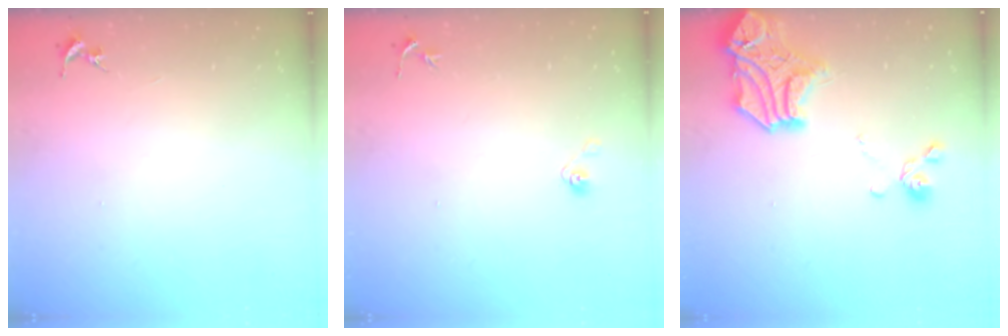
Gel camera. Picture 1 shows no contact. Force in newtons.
{"total": 4.0, "press": 3.3, "slide": 2.2}
{"total": 18.0, "press": 17.9, "slide": 1.8}